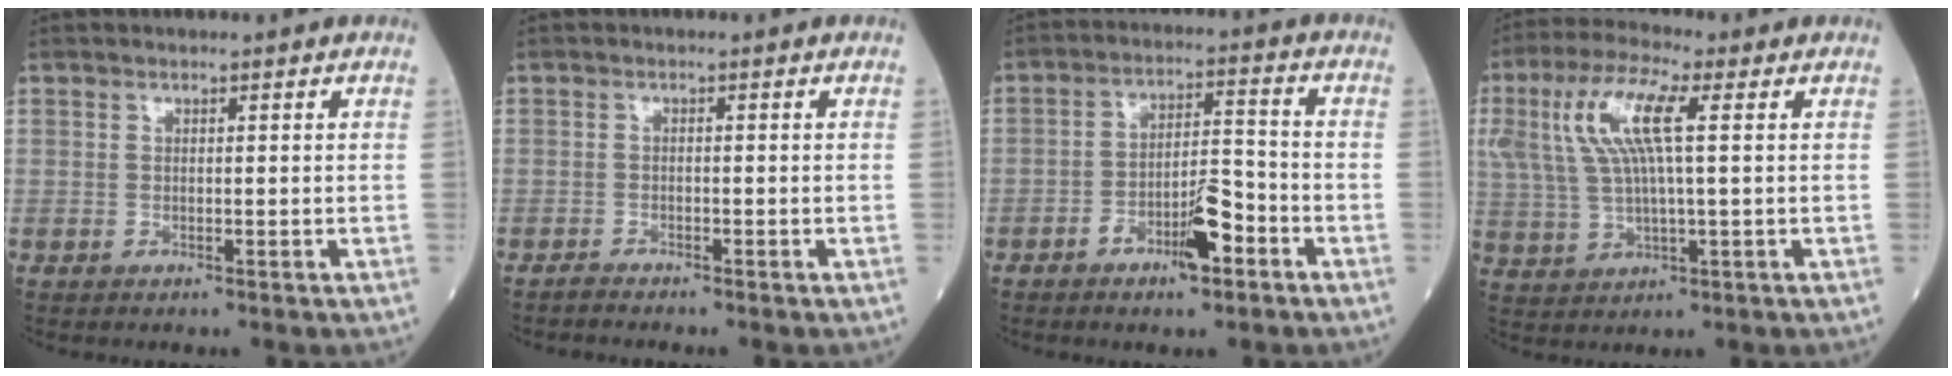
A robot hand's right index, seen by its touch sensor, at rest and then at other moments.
{"total": 1.0, "force": [-1.0, -0.2, 0.0], "torque": [-0.006, -0.004, -0.021]}
{"total": 7.2, "force": [-3.8, 2.0, 5.8], "torque": [-0.100, 0.013, -0.063]}
{"total": 10.7, "force": [3.1, 2.1, 10.1], "torque": [-0.227, 0.020, 0.058]}